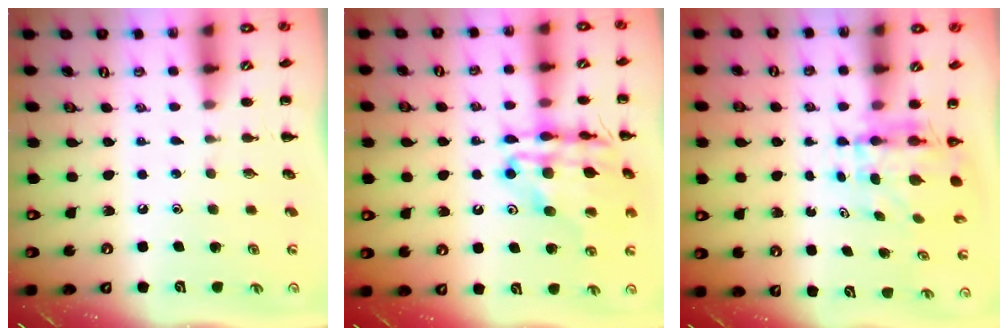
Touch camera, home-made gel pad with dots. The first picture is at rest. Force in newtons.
{"total": 19.4, "press": 19.1, "slide": 2.8}
{"total": 5.9, "press": 5.8, "slide": 0.8}